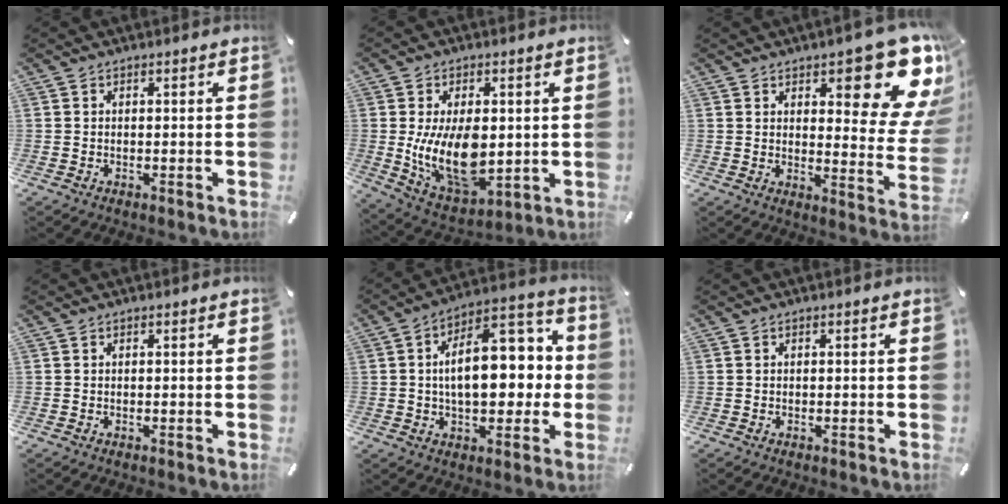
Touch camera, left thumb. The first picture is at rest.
{"total": 15.6, "force": [0.3, 9.2, 12.5], "torque": [-0.225, -0.023, 0.008]}
{"total": 17.6, "force": [10.2, 6.7, 12.6], "torque": [-0.144, -0.088, 0.166]}
{"total": 0.0}
{"total": 17.0, "force": [1.3, 10.0, 13.7], "torque": [-0.190, -0.004, 0.022]}
{"total": 0.0}